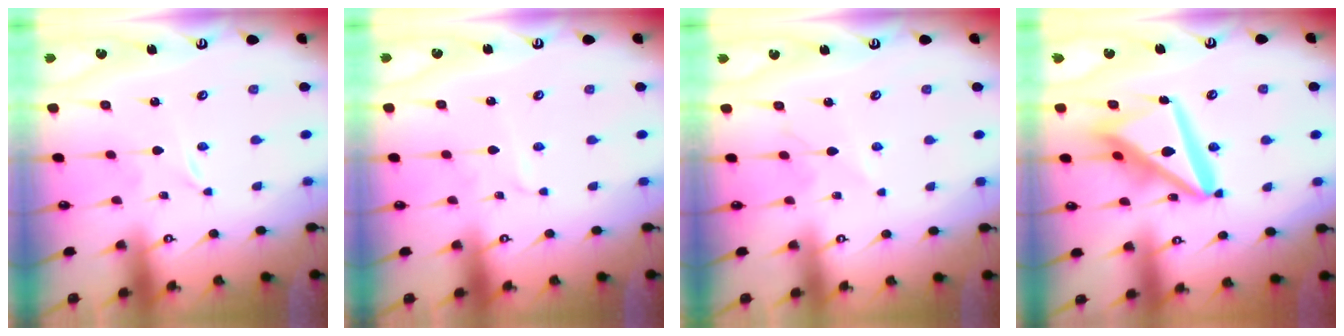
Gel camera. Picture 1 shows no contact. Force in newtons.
{"total": 0.9, "press": 0.9, "slide": 0.1}
{"total": 5.1, "press": 5.0, "slide": 0.6}
{"total": 17.1, "press": 17.0, "slide": 1.7}